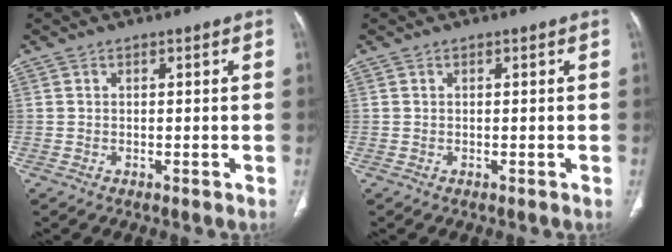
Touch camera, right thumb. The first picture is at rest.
{"total": 0.0}